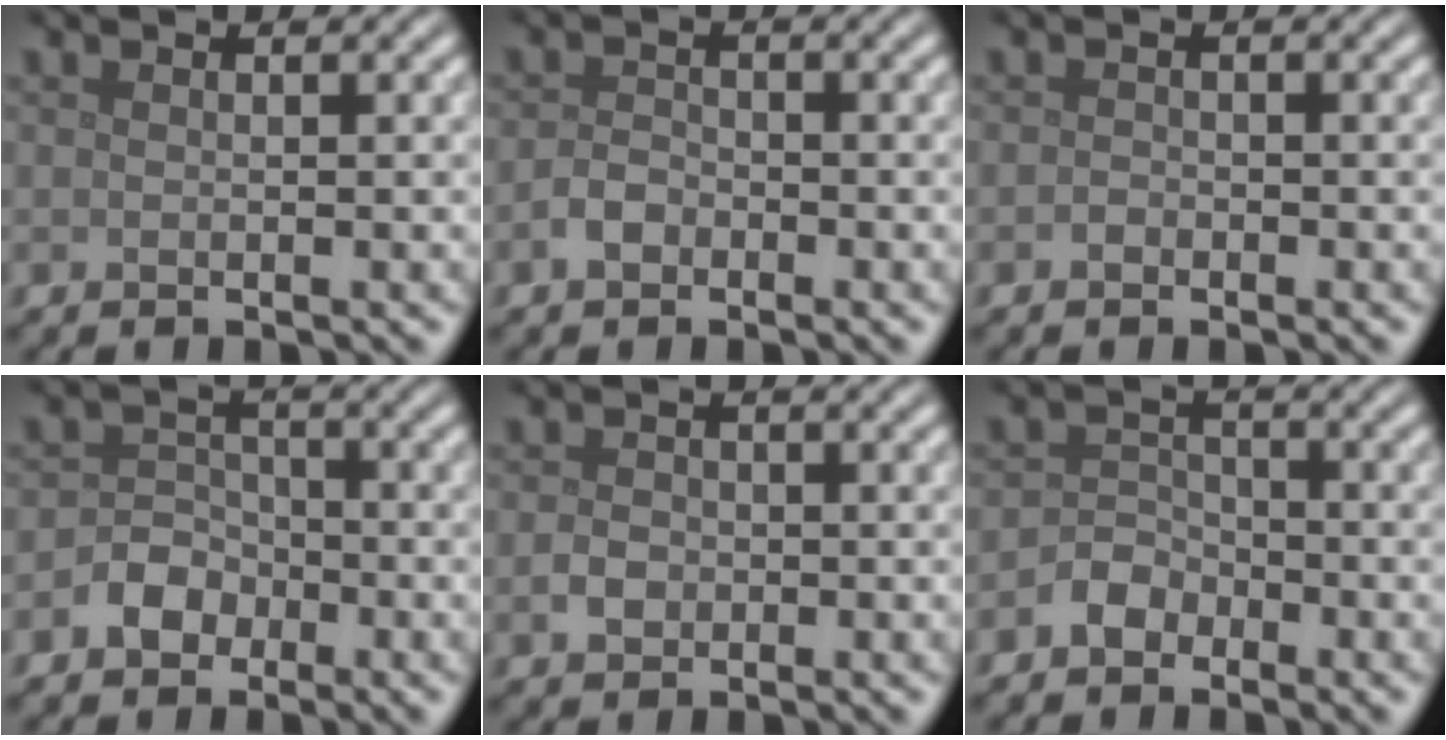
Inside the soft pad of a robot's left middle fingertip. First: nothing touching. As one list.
[{"total": 1.7, "force": [-1.0, 1.0, 0.8], "torque": [-0.014, 0.004, -0.024]}, {"total": 0.7, "force": [-0.4, 0.5, 0.2], "torque": [-0.004, -0.001, -0.009]}, {"total": 2.5, "force": [-1.3, 1.9, 0.8], "torque": [-0.008, 0.008, -0.028]}, {"total": 1.6, "force": [-0.5, 1.3, 0.8], "torque": [-0.014, 0.000, -0.014]}, {"total": 2.0, "force": [-1.3, 1.4, 0.5], "torque": [-0.006, 0.010, -0.029]}]